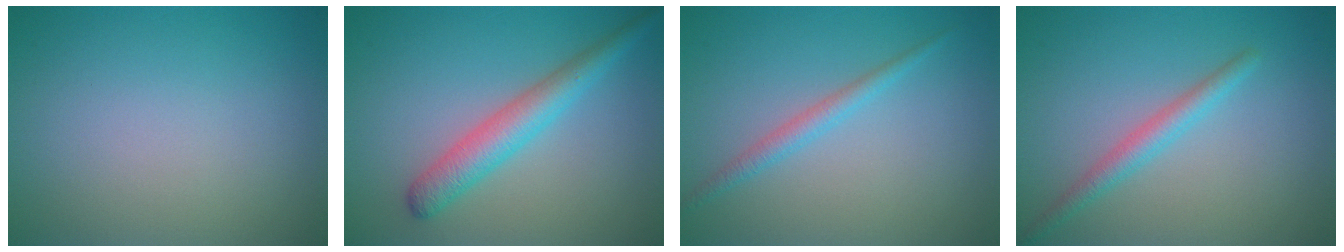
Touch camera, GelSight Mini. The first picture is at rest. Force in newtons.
{"total": 3.9, "press": 3.9, "slide": 0.1}
{"total": 1.7, "press": 1.7, "slide": 0.1}
{"total": 2.1, "press": 2.1, "slide": 0.0}